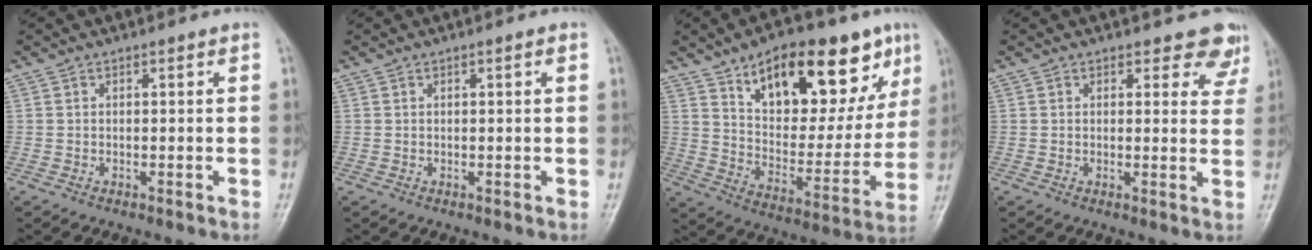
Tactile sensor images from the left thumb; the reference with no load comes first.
{"total": 0.8, "force": [0.3, 0.1, 0.7], "torque": [-0.013, 0.002, 0.005]}
{"total": 24.3, "force": [12.7, 11.3, 17.4], "torque": [-0.210, -0.029, 0.202]}
{"total": 5.8, "force": [4.9, 2.8, 1.2], "torque": [0.027, -0.028, 0.039]}